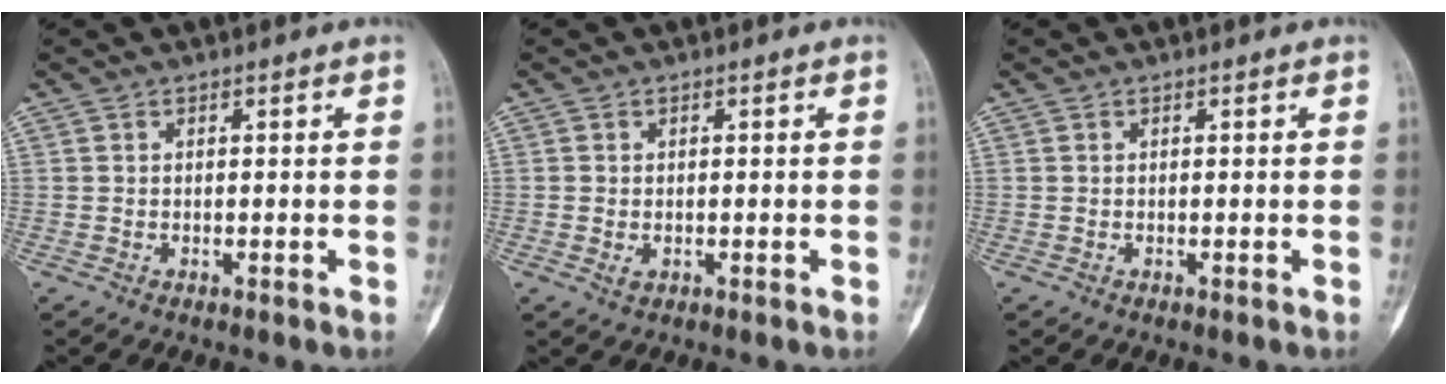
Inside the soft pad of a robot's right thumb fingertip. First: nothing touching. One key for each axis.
{"total": 1.4, "fx": -0.2, "fy": 1.1, "fz": 0.9, "tx": -0.016, "ty": -0.001, "tz": -0.001}
{"total": 0.0}